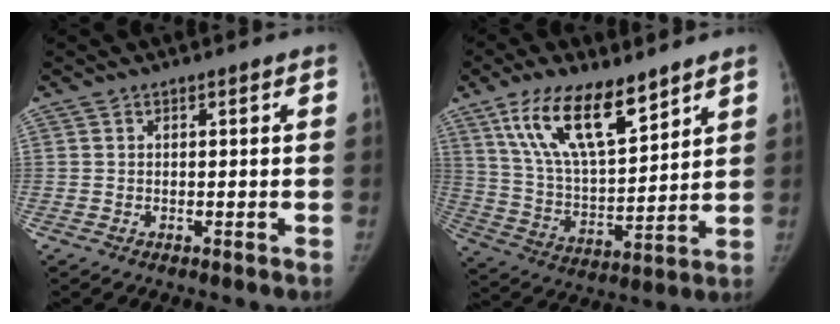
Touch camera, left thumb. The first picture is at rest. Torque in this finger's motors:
{"motor_torque": [1.61, 1.57, 1.50, -1.27, 0.11]}